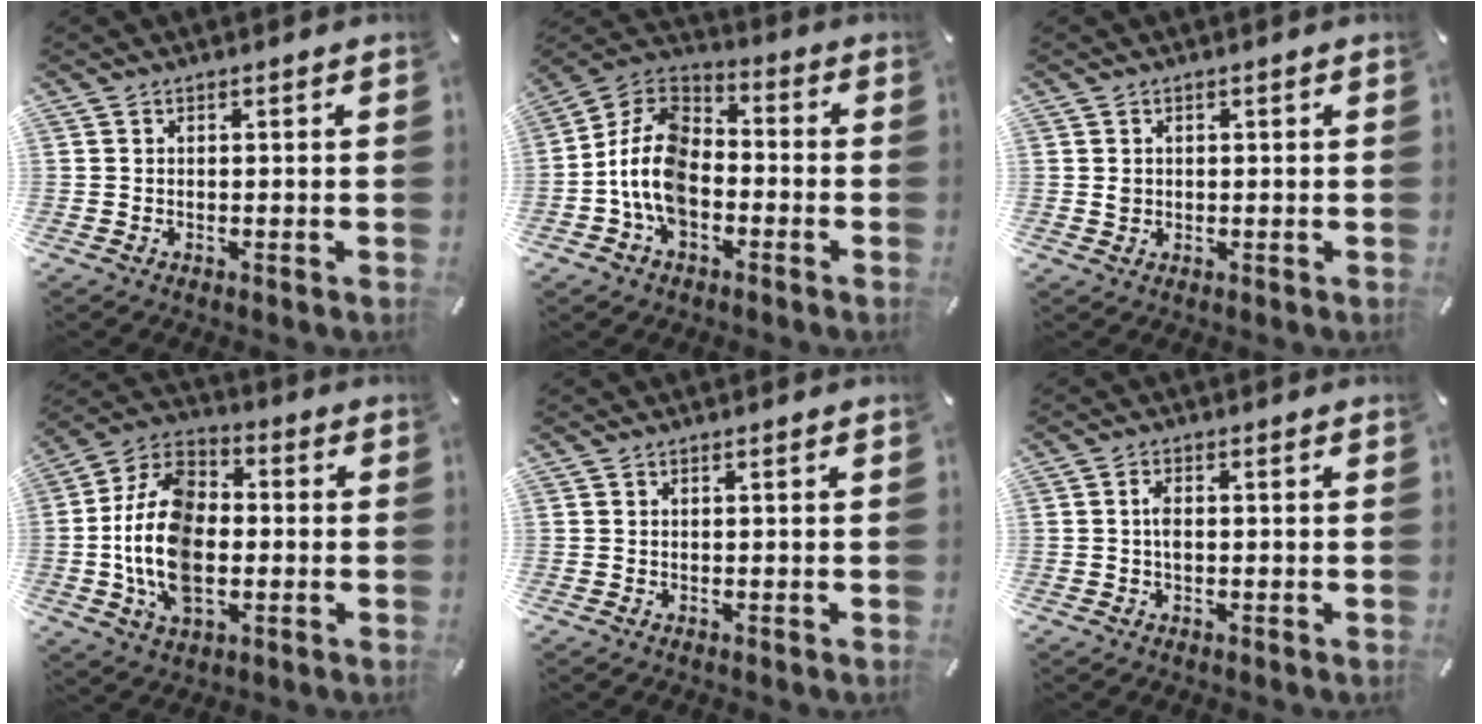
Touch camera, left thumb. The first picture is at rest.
{"total": 12.6, "force": [-4.4, 8.7, 8.0], "torque": [-0.192, 0.016, -0.089]}
{"total": 1.4, "force": [0.2, 1.3, 0.4], "torque": [-0.001, 0.002, 0.000]}
{"total": 17.4, "force": [-2.6, 11.4, 12.8], "torque": [-0.287, 0.011, -0.049]}
{"total": 0.0}
{"total": 2.4, "force": [-0.1, 1.2, 2.0], "torque": [-0.039, 0.001, -0.003]}